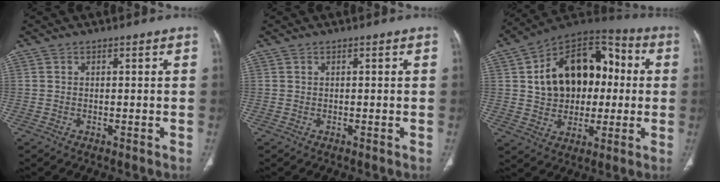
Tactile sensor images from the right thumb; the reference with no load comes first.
{"total": 0.0}
{"total": 21.3, "force": [2.5, 14.9, 15.1], "torque": [-0.198, 0.031, 0.043]}